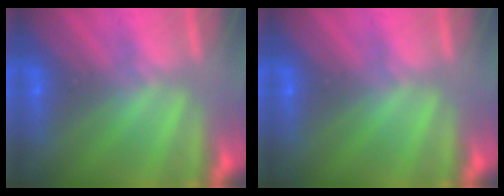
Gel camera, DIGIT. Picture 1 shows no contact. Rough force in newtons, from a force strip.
{"total": 0.0}